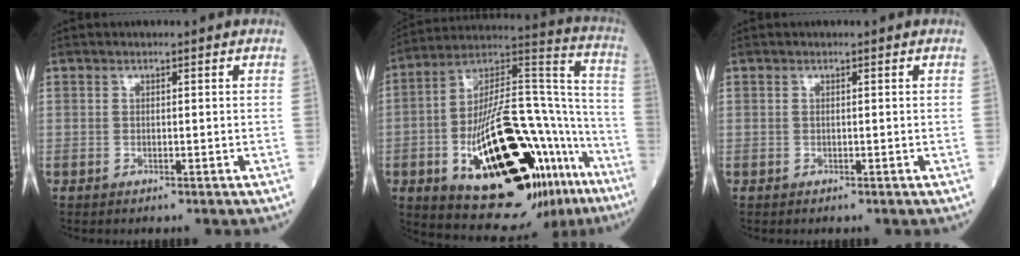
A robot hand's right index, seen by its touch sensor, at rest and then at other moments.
{"total": 31.7, "force": [-14.2, 9.9, 26.5], "torque": [-0.380, 0.006, -0.210]}
{"total": 0.0}